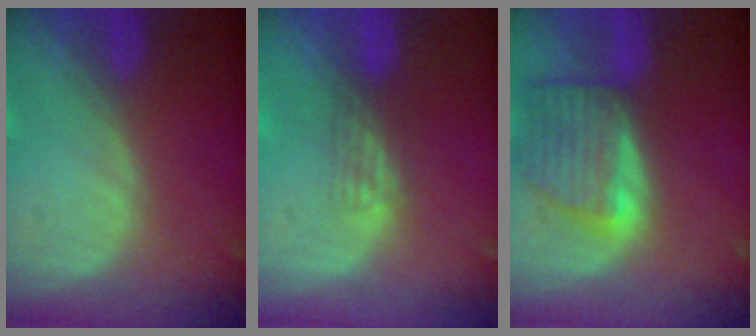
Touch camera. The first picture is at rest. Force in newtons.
{"total": 2.2, "press": 1.8, "slide": 1.2}
{"total": 8.0, "press": 7.2, "slide": 3.4}